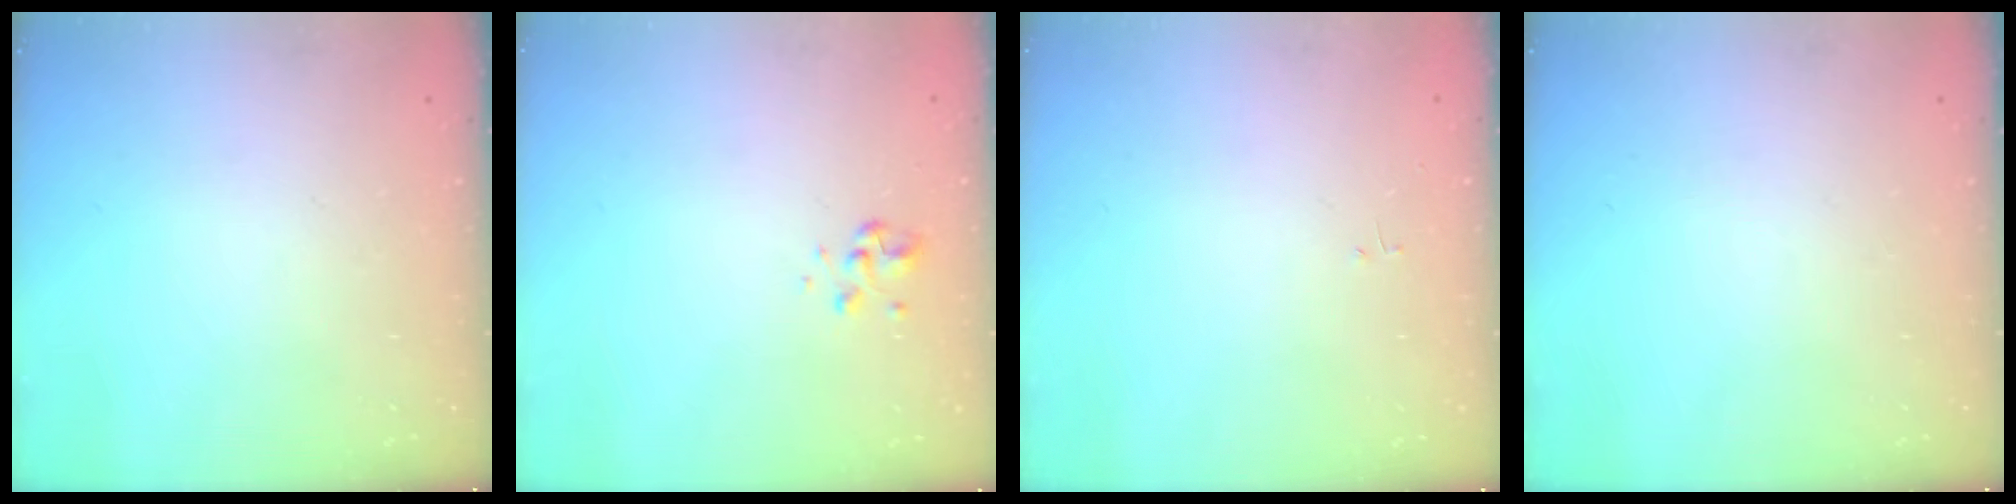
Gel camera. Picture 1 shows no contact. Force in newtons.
{"total": 2.9, "press": 2.8, "slide": 0.9}
{"total": 0.0}
{"total": 0.0}